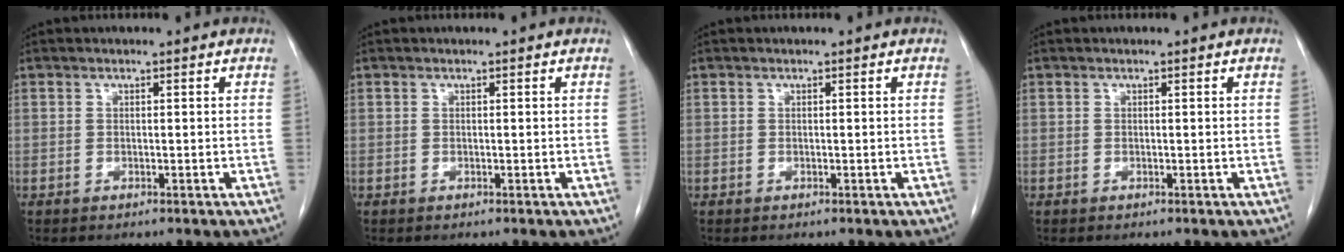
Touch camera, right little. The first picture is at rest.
{"total": 0.0}
{"total": 0.0}
{"total": 0.0}